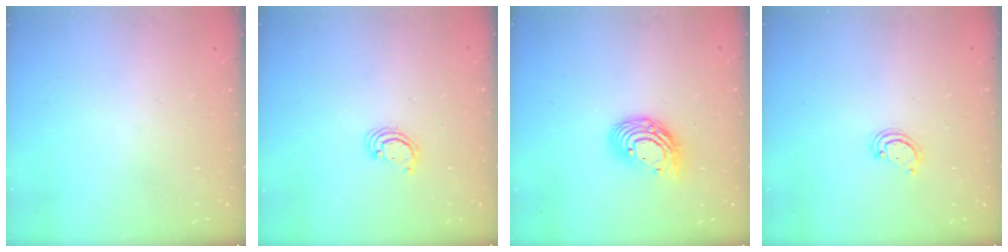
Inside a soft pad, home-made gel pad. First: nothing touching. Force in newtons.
{"total": 2.5, "press": 2.5, "slide": 0.2}
{"total": 11.6, "press": 11.5, "slide": 1.2}
{"total": 2.3, "press": 2.3, "slide": 0.3}